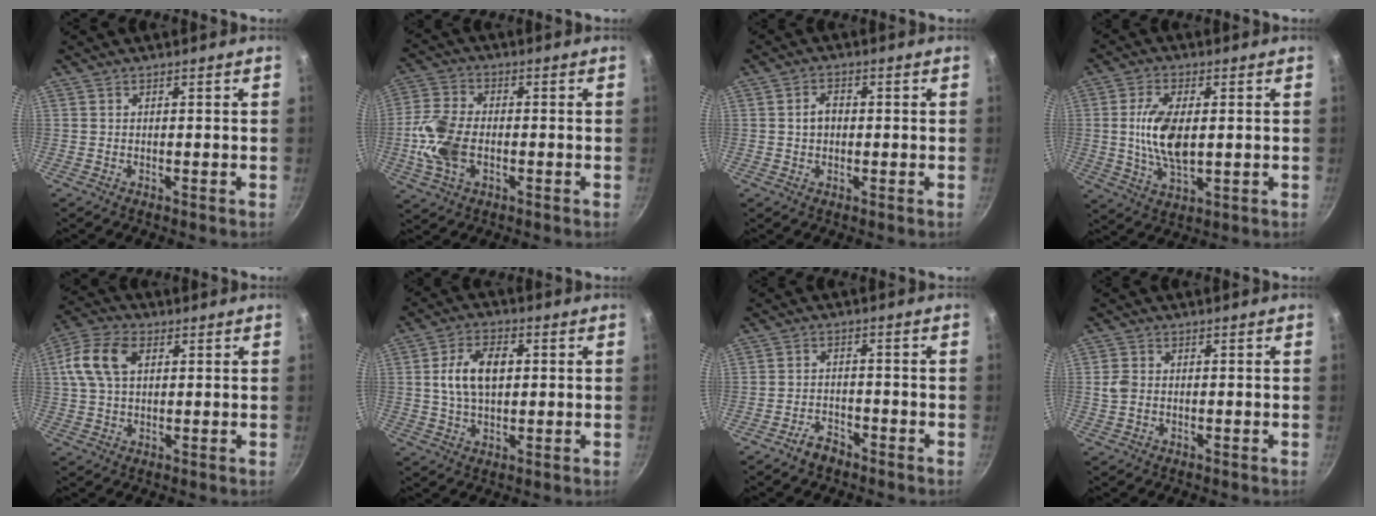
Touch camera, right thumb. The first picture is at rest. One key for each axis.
{"total": 10.9, "fx": -2.1, "fy": 6.9, "fz": 8.2, "tx": -0.166, "ty": 0.016, "tz": -0.048}
{"total": 3.3, "fx": 0.1, "fy": 2.5, "fz": 2.2, "tx": -0.024, "ty": 0.012, "tz": -0.001}
{"total": 10.8, "fx": 0.6, "fy": 5.4, "fz": 9.3, "tx": -0.176, "ty": -0.001, "tz": 0.014}
{"total": 10.2, "fx": 2.7, "fy": 6.5, "fz": 7.3, "tx": -0.139, "ty": 0.014, "tz": 0.040}
{"total": 10.1, "fx": 1.4, "fy": 6.2, "fz": 7.8, "tx": -0.125, "ty": 0.010, "tz": 0.022}
{"total": 3.7, "fx": -2.8, "fy": 1.9, "fz": 1.2, "tx": -0.013, "ty": 0.029, "tz": -0.047}
{"total": 3.2, "fx": -0.2, "fy": 2.6, "fz": 1.8, "tx": -0.033, "ty": 0.004, "tz": -0.006}